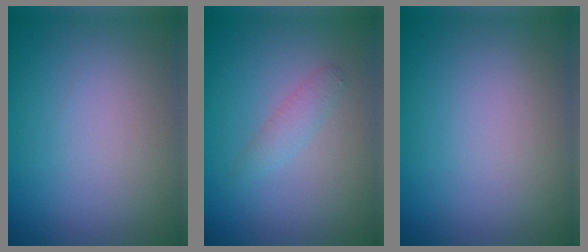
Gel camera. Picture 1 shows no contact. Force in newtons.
{"total": 1.4, "press": 1.4, "slide": 0.0}
{"total": 0.0}